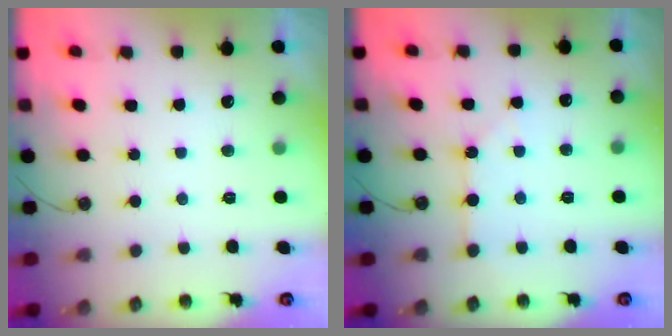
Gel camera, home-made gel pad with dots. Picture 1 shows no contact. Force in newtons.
{"total": 3.9, "press": 3.9, "slide": 0.6}